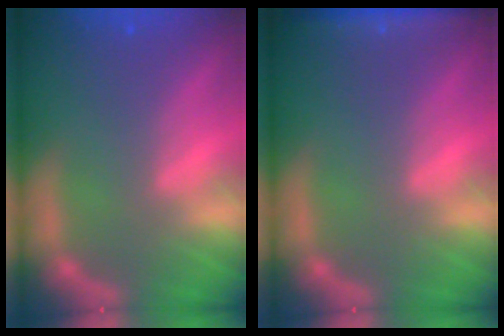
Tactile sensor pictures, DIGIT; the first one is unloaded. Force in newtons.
{"total": 3.5}